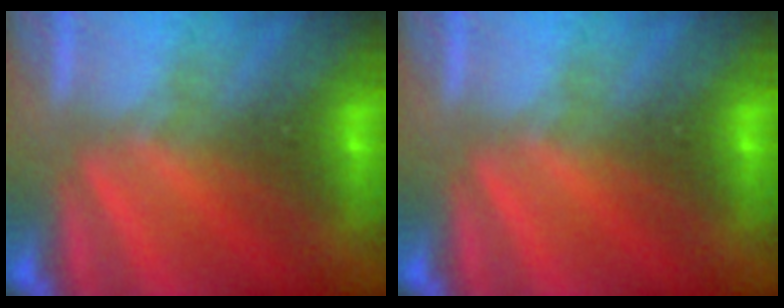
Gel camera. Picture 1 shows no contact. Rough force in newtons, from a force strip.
{"total": 0.0}